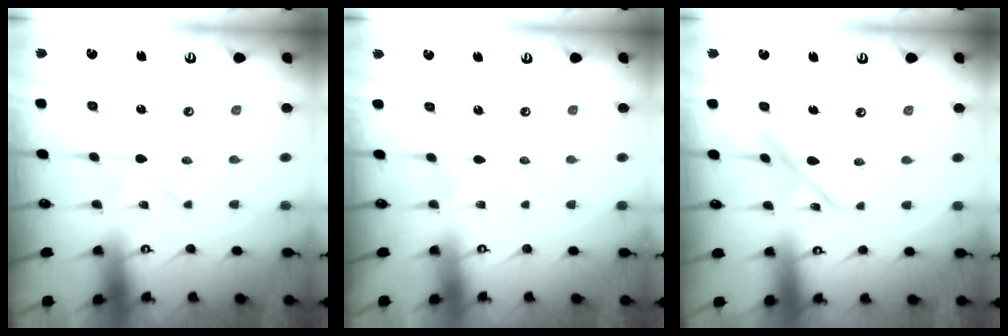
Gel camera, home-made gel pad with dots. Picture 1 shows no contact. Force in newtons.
{"total": 2.3, "press": 2.3, "slide": 0.3}
{"total": 13.2, "press": 13.1, "slide": 1.2}